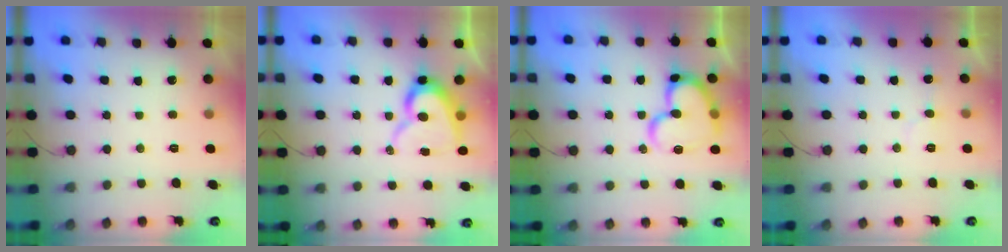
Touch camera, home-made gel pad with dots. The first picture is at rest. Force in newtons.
{"total": 12.4, "press": 12.4, "slide": 1.4}
{"total": 17.8, "press": 17.6, "slide": 2.1}
{"total": 5.6, "press": 5.5, "slide": 0.4}